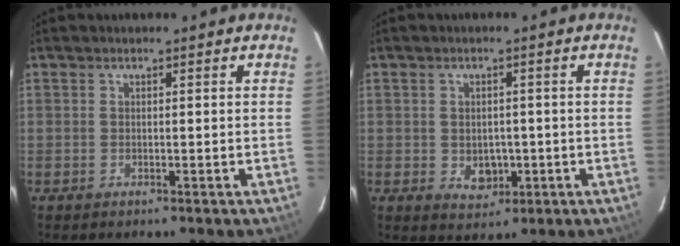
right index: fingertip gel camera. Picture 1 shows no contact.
{"total": 4.5, "force": [-0.9, 3.6, 2.5], "torque": [-0.045, -0.002, -0.002]}